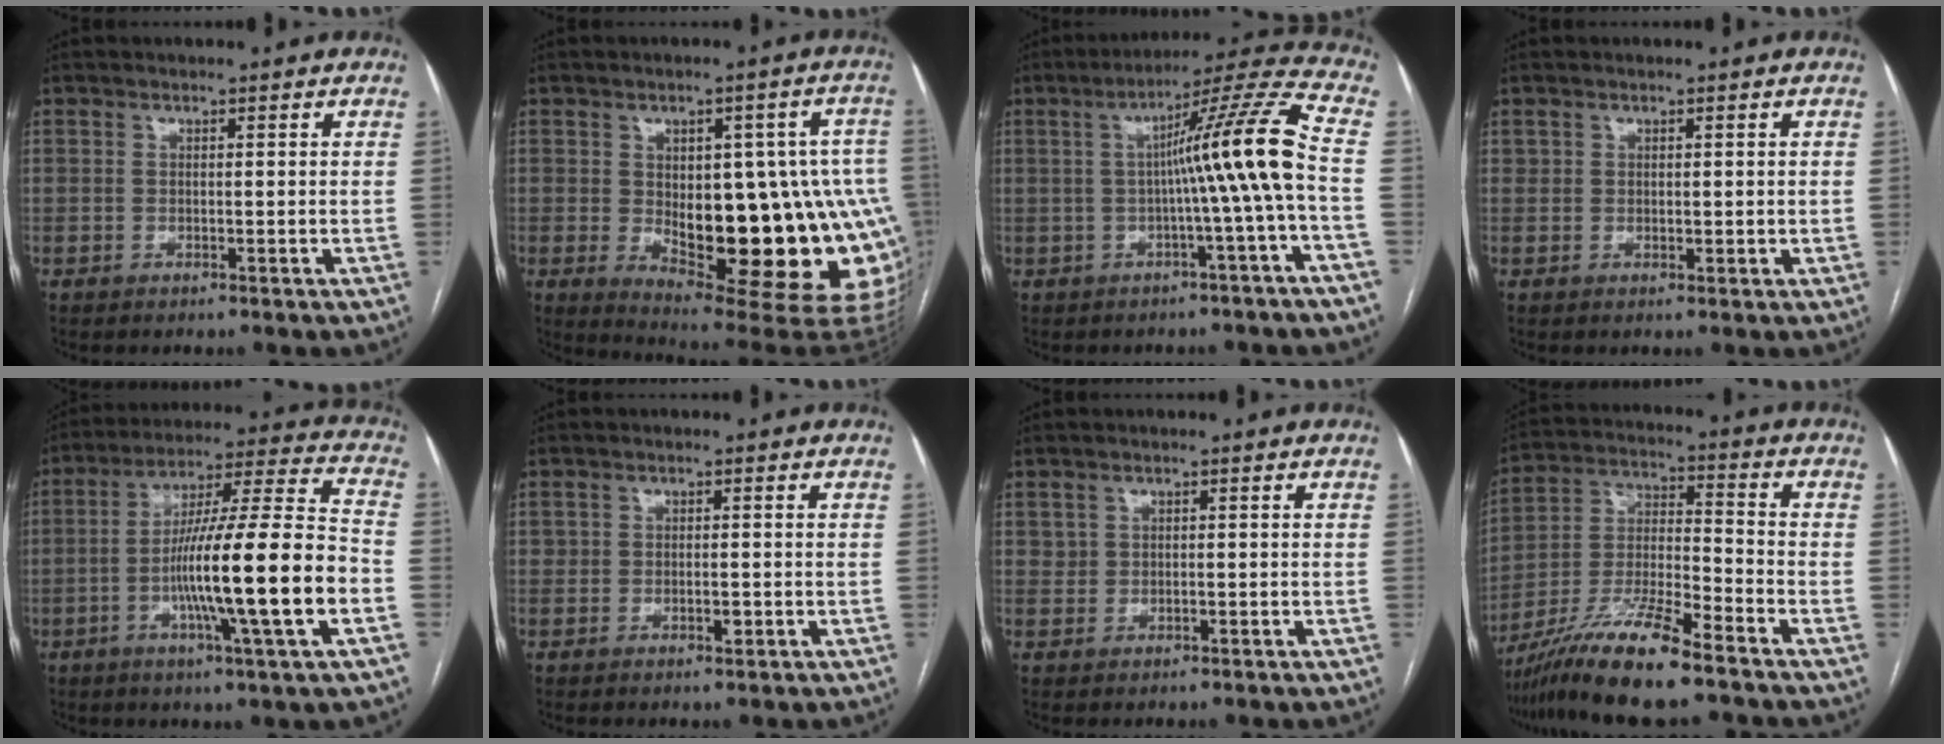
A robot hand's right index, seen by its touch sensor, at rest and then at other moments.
{"total": 24.0, "force": [-2.4, 9.0, 22.2], "torque": [-0.222, 0.014, -0.006]}
{"total": 12.0, "force": [-1.0, -2.2, 11.8], "torque": [-0.170, 0.018, -0.019]}
{"total": 1.5, "force": [0.5, 1.3, 0.5], "torque": [-0.011, 0.004, 0.013]}
{"total": 19.4, "force": [-4.8, -0.2, 18.8], "torque": [-0.306, 0.001, -0.083]}
{"total": 1.5, "force": [-0.3, 1.0, 1.1], "torque": [-0.020, 0.004, 0.000]}
{"total": 1.2, "force": [0.5, 1.1, 0.0], "torque": [0.001, 0.005, 0.009]}
{"total": 14.8, "force": [-10.9, 1.0, 9.9], "torque": [-0.197, -0.021, -0.200]}